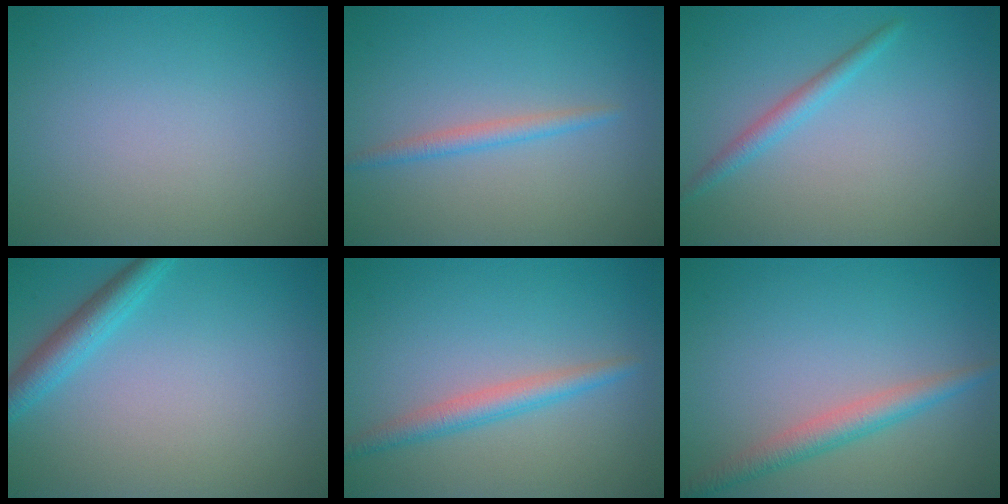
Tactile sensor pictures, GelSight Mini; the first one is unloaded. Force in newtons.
{"total": 1.6, "press": 1.6, "slide": 0.0}
{"total": 1.7, "press": 1.7, "slide": 0.1}
{"total": 2.9, "press": 2.9, "slide": 0.1}
{"total": 2.5, "press": 2.5, "slide": 0.0}
{"total": 2.8, "press": 2.8, "slide": 0.1}